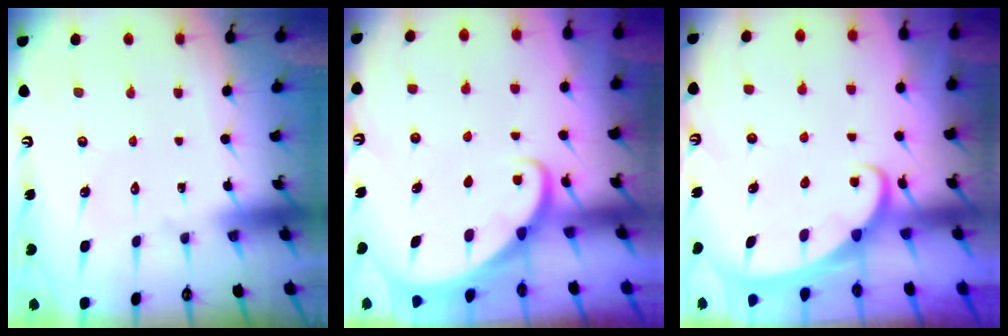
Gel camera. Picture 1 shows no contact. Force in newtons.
{"total": 2.0, "press": 2.0, "slide": 0.3}
{"total": 2.4, "press": 2.4, "slide": 0.3}